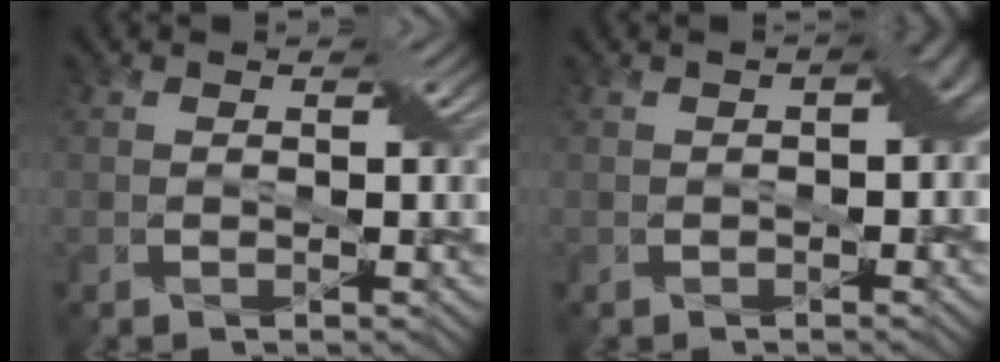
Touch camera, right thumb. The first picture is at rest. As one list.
[{"total": 3.6, "force": [-0.2, 2.0, 3.0], "torque": [-0.034, 0.002, -0.002]}]